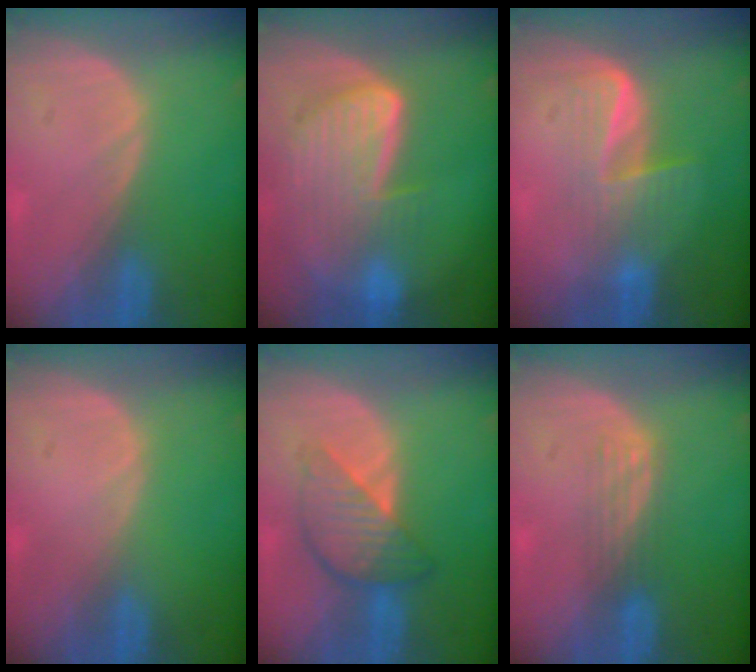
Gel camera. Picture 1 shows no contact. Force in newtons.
{"total": 9.3, "press": 8.1, "slide": 4.6}
{"total": 6.9, "press": 5.8, "slide": 3.8}
{"total": 0.0}
{"total": 6.2, "press": 6.2, "slide": 0.3}
{"total": 2.8, "press": 2.5, "slide": 1.3}